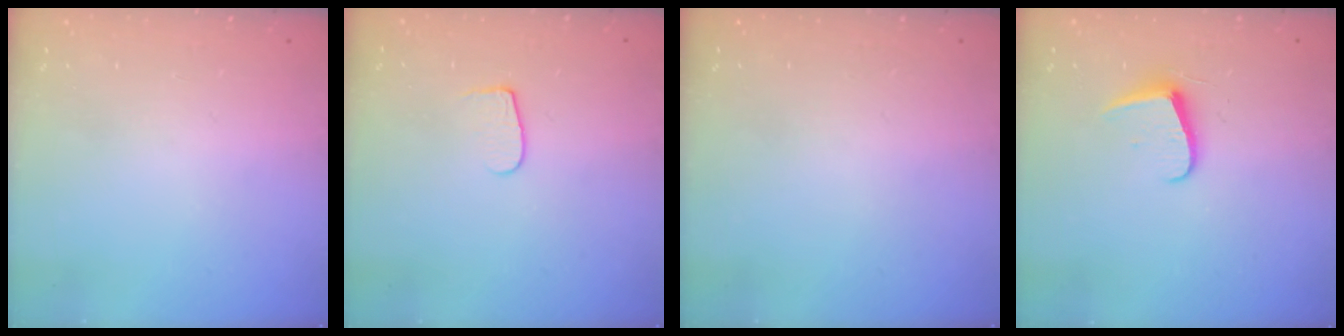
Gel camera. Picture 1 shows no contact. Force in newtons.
{"total": 5.9, "press": 5.9, "slide": 0.6}
{"total": 0.0}
{"total": 6.8, "press": 6.8, "slide": 0.7}